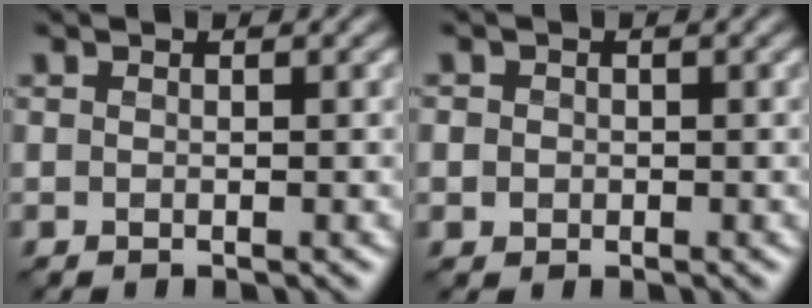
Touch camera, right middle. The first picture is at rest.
{"total": 1.5, "force": [0.1, 1.4, 0.4], "torque": [0.007, 0.008, -0.010]}